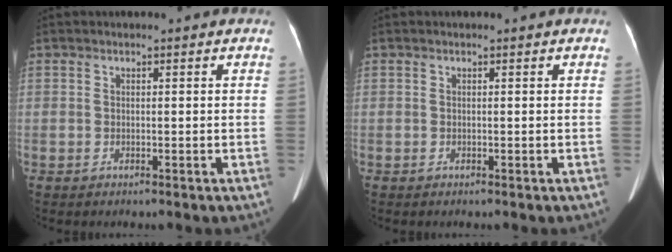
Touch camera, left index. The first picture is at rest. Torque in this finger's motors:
{"motor_torque": [0.12, 0.00, 0.04, 0.00]}